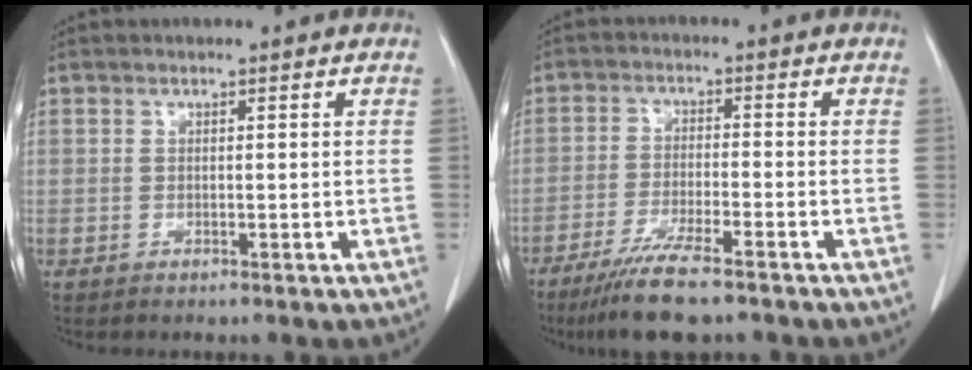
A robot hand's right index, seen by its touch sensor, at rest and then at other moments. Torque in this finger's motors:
{"motor_torque": [1.07, -0.78, 0.48, 0.12]}